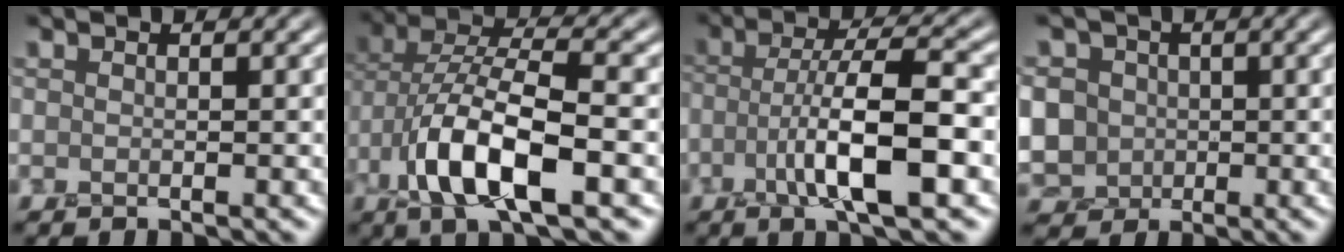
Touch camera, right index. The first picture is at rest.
{"total": 8.7, "force": [-2.1, 3.7, 7.6], "torque": [-0.151, 0.012, -0.041]}
{"total": 7.4, "force": [-2.3, 2.1, 6.7], "torque": [-0.123, 0.015, -0.041]}
{"total": 9.9, "force": [0.8, 9.1, 3.8], "torque": [-0.095, 0.021, -0.017]}